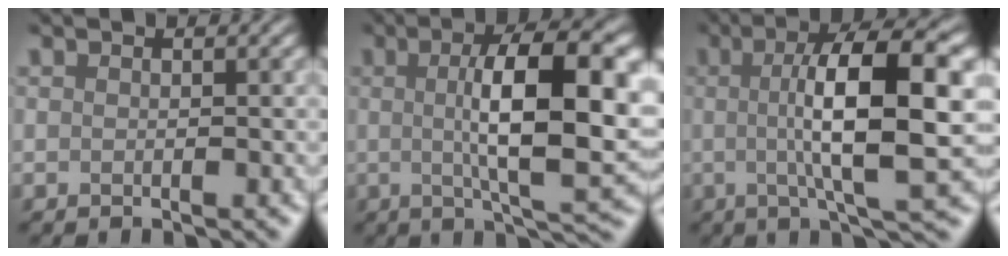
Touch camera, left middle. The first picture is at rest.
{"total": 9.0, "force": [0.6, 1.7, 8.8], "torque": [-0.141, 0.009, 0.030]}
{"total": 9.2, "force": [0.6, 1.4, 9.1], "torque": [-0.139, 0.015, 0.027]}